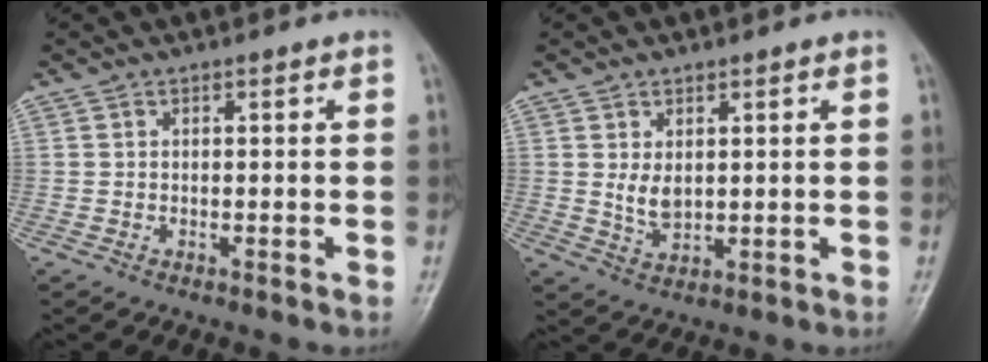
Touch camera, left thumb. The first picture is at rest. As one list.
[{"total": 4.0, "force": [1.0, 2.5, 3.0], "torque": [-0.044, -0.013, 0.025]}]